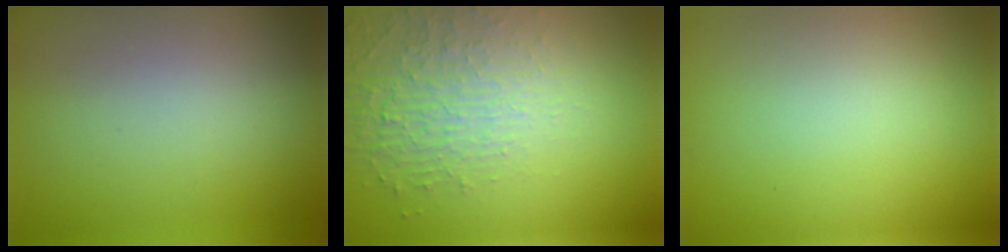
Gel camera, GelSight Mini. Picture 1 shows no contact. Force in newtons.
{"total": 4.9, "press": 3.3, "slide": 3.7}
{"total": 0.0}